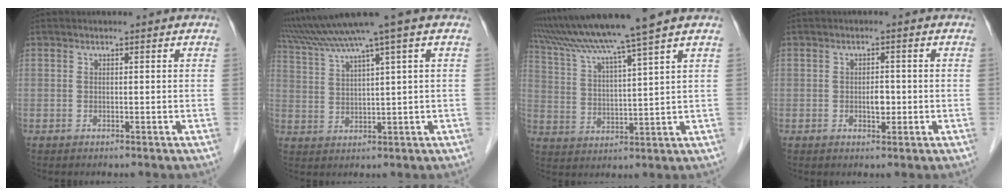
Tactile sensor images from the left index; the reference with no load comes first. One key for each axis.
{"total": 9.1, "fx": 6.9, "fy": -2.3, "fz": 5.5, "tx": -0.102, "ty": 0.023, "tz": 0.127}
{"total": 13.9, "fx": 11.4, "fy": -2.3, "fz": 7.6, "tx": -0.138, "ty": 0.007, "tz": 0.193}
{"total": 2.2, "fx": -0.5, "fy": 1.2, "fz": 1.8, "tx": -0.028, "ty": 0.003, "tz": -0.004}